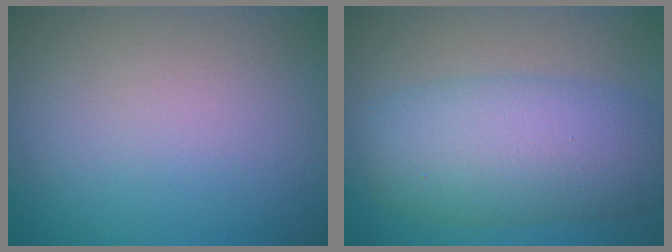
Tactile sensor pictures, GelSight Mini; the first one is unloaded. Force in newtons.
{"total": 8.0, "press": 8.0, "slide": 0.1}